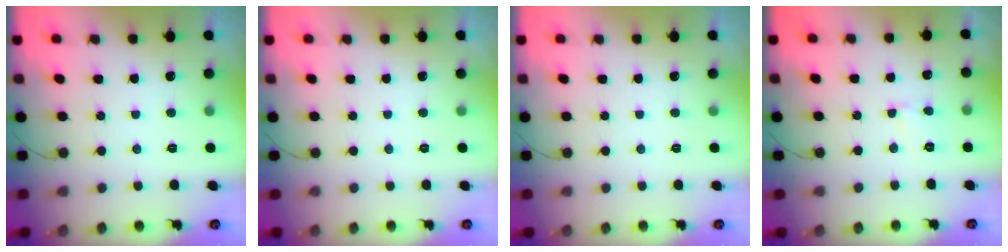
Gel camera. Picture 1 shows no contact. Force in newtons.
{"total": 0.0}
{"total": 0.0}
{"total": 3.0, "press": 3.0, "slide": 0.3}